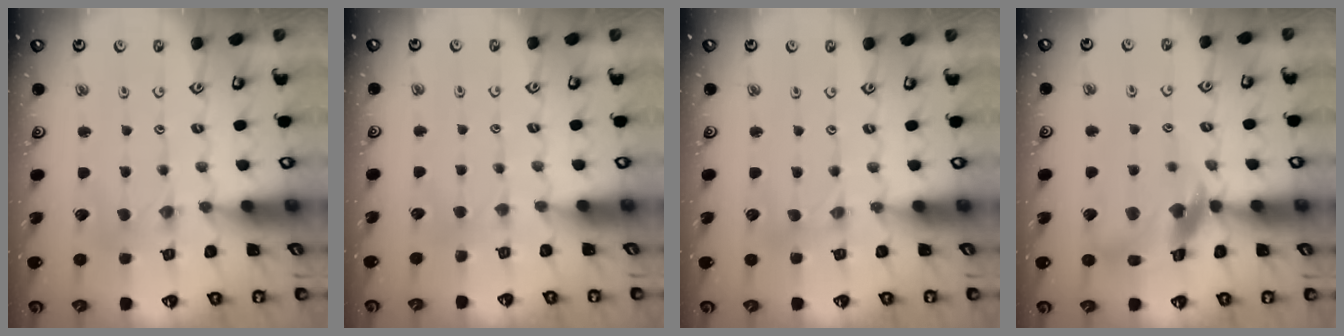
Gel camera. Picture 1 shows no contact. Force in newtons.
{"total": 2.3, "press": 2.3, "slide": 0.3}
{"total": 0.8, "press": 0.8, "slide": 0.2}
{"total": 12.2, "press": 12.1, "slide": 1.6}